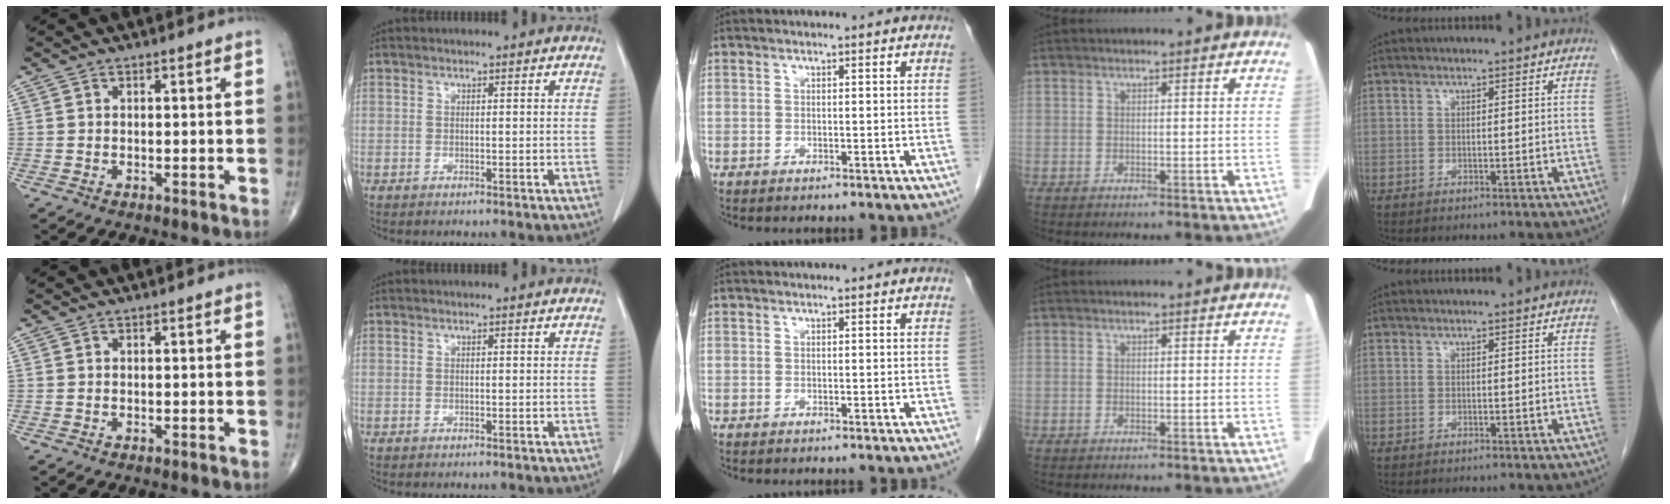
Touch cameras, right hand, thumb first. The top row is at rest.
{}